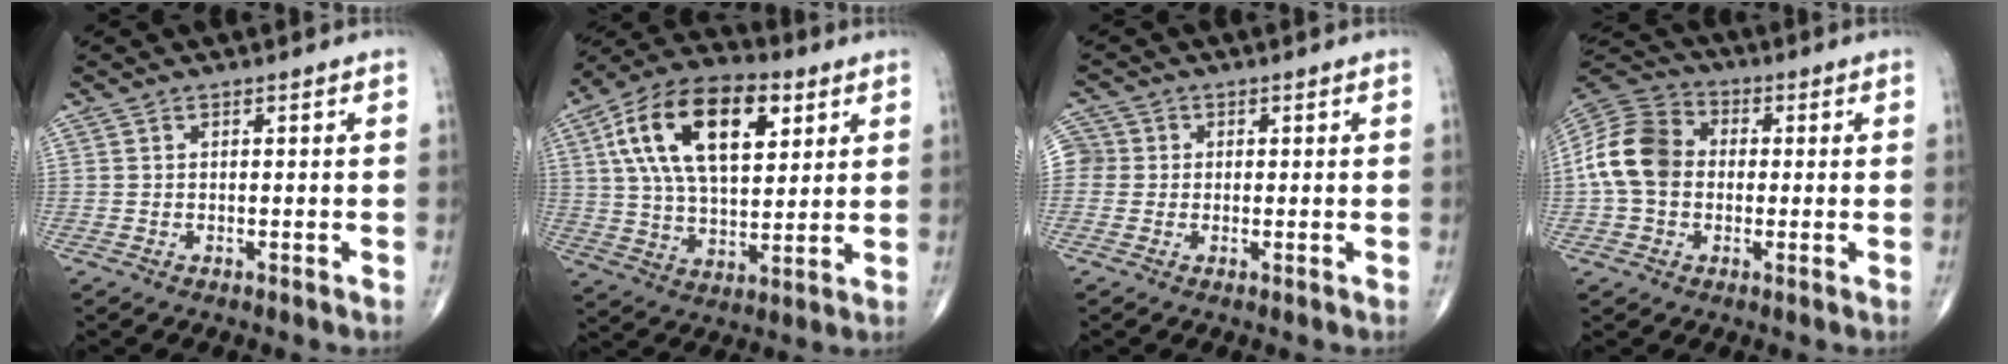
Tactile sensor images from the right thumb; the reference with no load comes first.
{"total": 20.7, "force": [7.2, 10.9, 16.1], "torque": [-0.269, -0.002, 0.120]}
{"total": 4.1, "force": [0.0, 4.0, 0.9], "torque": [-0.001, 0.012, -0.007]}
{"total": 12.7, "force": [-0.1, 10.0, 7.9], "torque": [-0.145, 0.034, -0.012]}